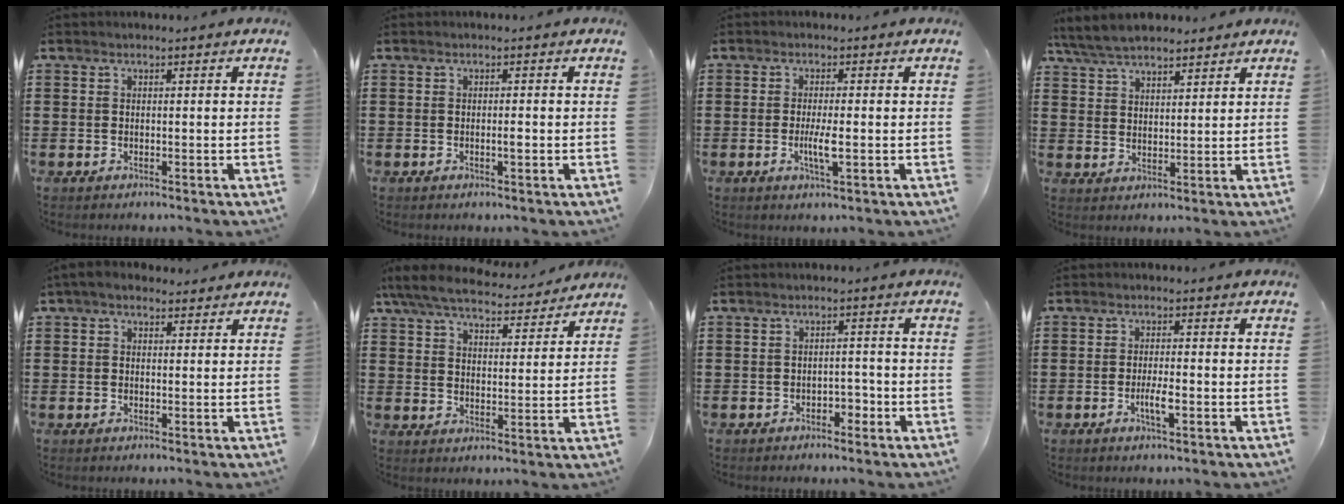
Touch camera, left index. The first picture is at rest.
{"total": 1.2, "force": [-0.2, 0.2, 1.2], "torque": [-0.022, -0.001, -0.003]}
{"total": 3.7, "force": [-0.6, 0.5, 3.6], "torque": [-0.069, -0.005, -0.013]}
{"total": 6.0, "force": [5.4, 1.8, 2.1], "torque": [-0.059, -0.007, 0.101]}
{"total": 2.8, "force": [1.9, 1.5, 1.5], "torque": [-0.034, 0.007, 0.035]}
{"total": 6.9, "force": [6.3, 1.2, 2.6], "torque": [-0.076, -0.032, 0.112]}
{"total": 2.2, "force": [-1.5, 1.0, 1.3], "torque": [-0.027, 0.003, -0.032]}
{"total": 3.2, "force": [-0.9, 0.5, 3.0], "torque": [-0.059, -0.002, -0.019]}